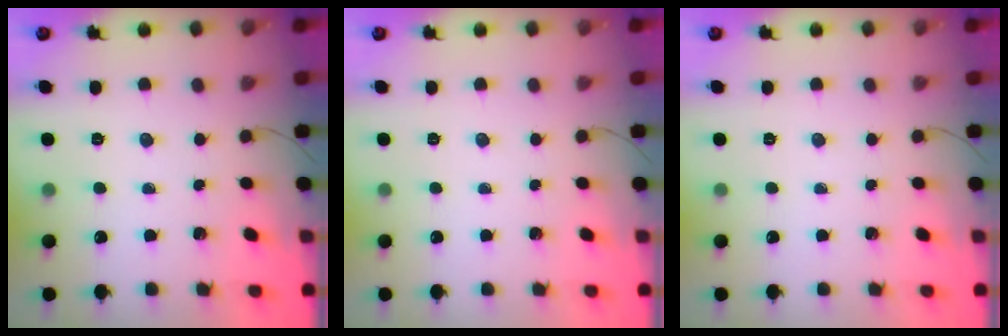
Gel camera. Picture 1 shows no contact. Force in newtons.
{"total": 0.0}
{"total": 0.0}